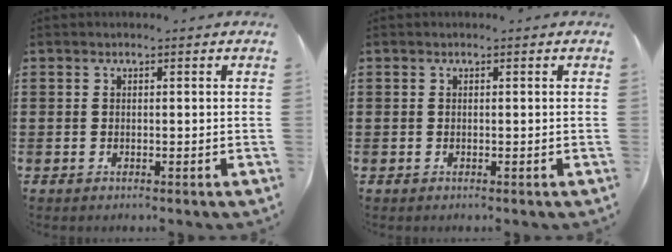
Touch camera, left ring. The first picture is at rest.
{"total": 0.0}